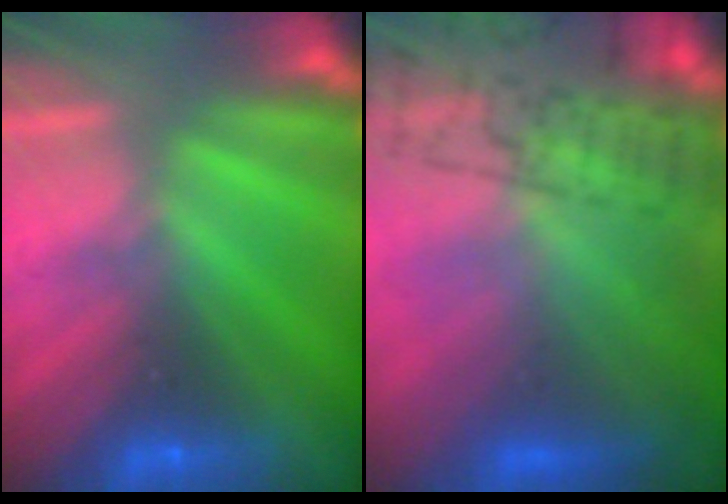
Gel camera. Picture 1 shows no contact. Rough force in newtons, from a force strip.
{"total": 7.4}